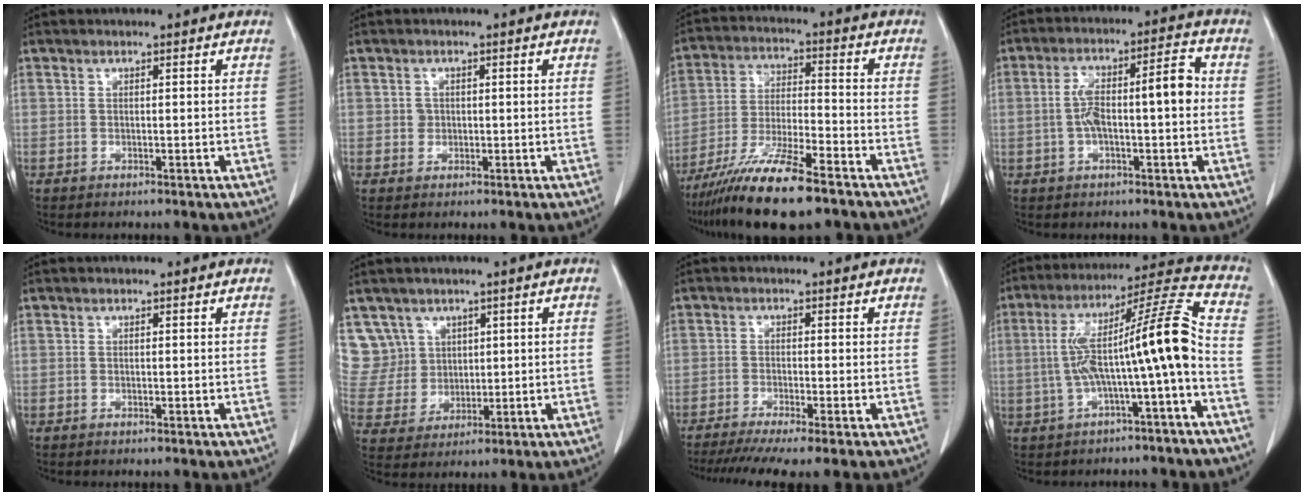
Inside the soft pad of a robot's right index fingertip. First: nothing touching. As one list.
[{"total": 1.3, "force": [0.0, 1.2, 0.3], "torque": [-0.008, 0.004, 0.003]}, {"total": 14.7, "force": [-10.4, 1.8, 10.2], "torque": [-0.204, -0.037, -0.185]}, {"total": 9.2, "force": [-0.4, 2.2, 9.0], "torque": [-0.161, 0.039, -0.004]}, {"total": 0.0}, {"total": 7.9, "force": [3.9, 6.9, -0.2], "torque": [-0.003, 0.026, 0.095]}, {"total": 10.0, "force": [-7.9, -0.1, 6.0], "torque": [-0.083, -0.019, -0.120]}, {"total": 13.9, "force": [-2.6, 0.1, 13.7], "torque": [-0.232, 0.044, -0.041]}]